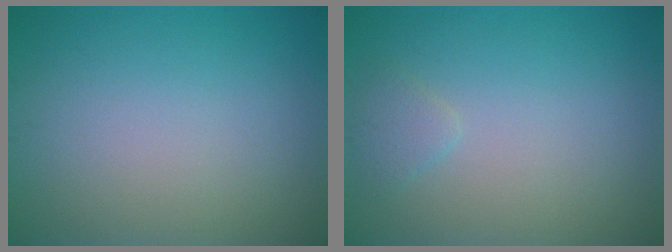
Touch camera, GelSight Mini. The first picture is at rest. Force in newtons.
{"total": 1.1, "press": 1.1, "slide": 0.1}